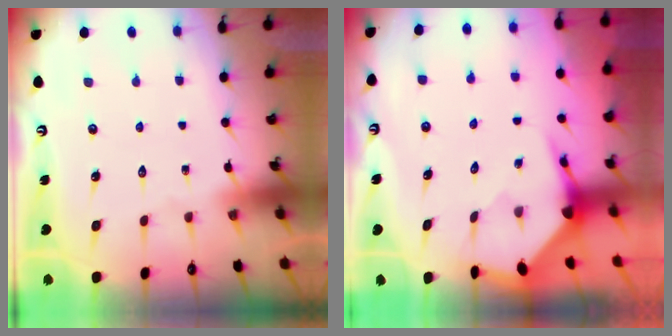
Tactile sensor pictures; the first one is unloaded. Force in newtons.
{"total": 3.5, "press": 3.4, "slide": 0.5}